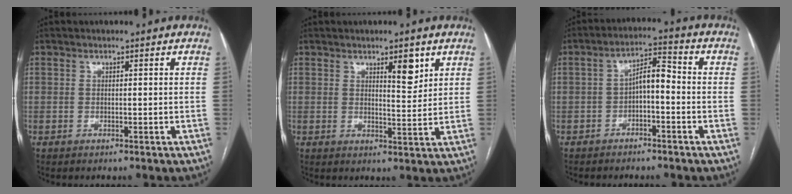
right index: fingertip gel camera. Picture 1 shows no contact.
{"total": 4.5, "force": [2.6, 1.1, 3.5], "torque": [-0.050, -0.009, 0.039]}
{"total": 5.1, "force": [-1.2, 1.8, 4.6], "torque": [-0.081, 0.025, -0.022]}